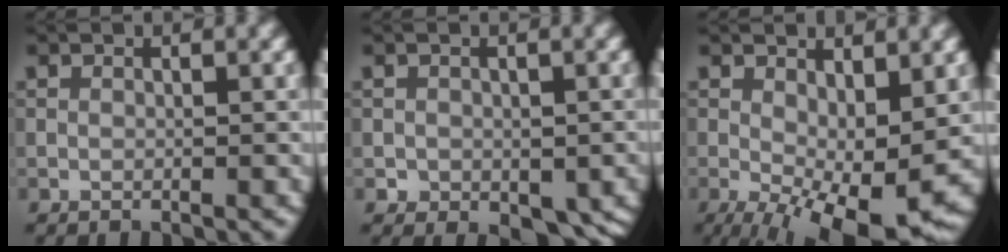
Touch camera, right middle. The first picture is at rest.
{"total": 3.4, "force": [-0.9, 2.6, 2.0], "torque": [-0.018, -0.014, -0.011]}
{"total": 10.0, "force": [-2.0, 3.9, 9.0], "torque": [-0.141, -0.012, -0.022]}